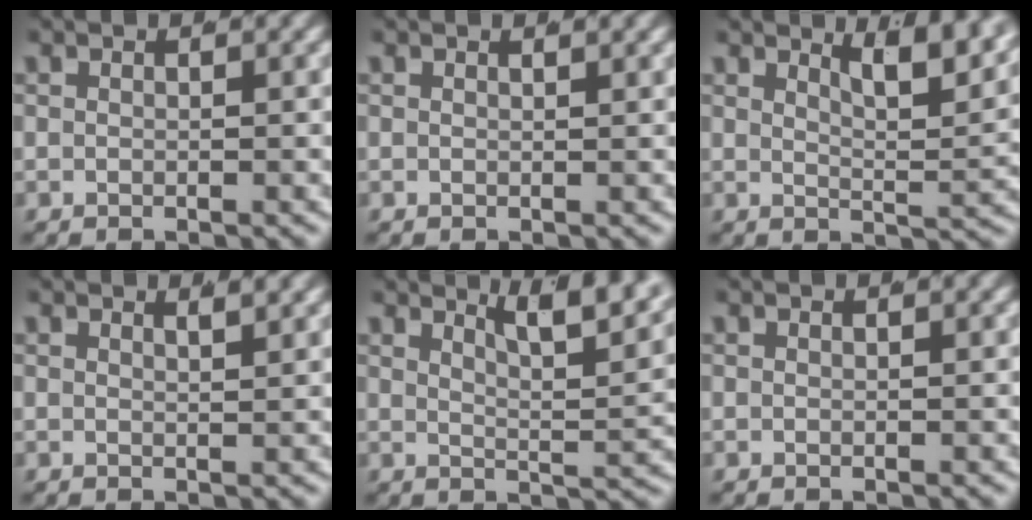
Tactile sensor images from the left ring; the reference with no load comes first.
{"total": 0.5, "force": [0.4, -0.2, 0.1], "torque": [-0.001, -0.003, 0.008]}
{"total": 5.0, "force": [3.5, 0.6, 3.5], "torque": [-0.047, -0.016, 0.060]}
{"total": 1.3, "force": [1.1, -0.5, 0.5], "torque": [-0.006, -0.007, 0.021]}
{"total": 6.1, "force": [4.1, 1.0, 4.3], "torque": [-0.053, -0.009, 0.067]}
{"total": 0.0}